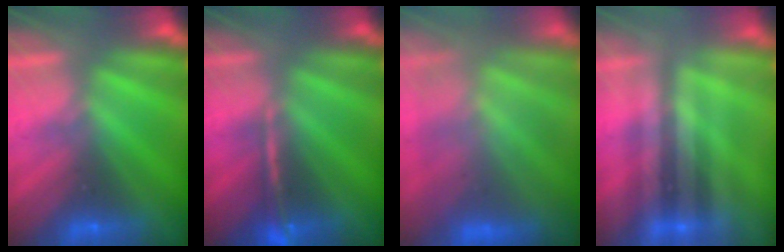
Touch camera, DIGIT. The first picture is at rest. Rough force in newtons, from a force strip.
{"total": 2.4}
{"total": 10.8}
{"total": 1.9}